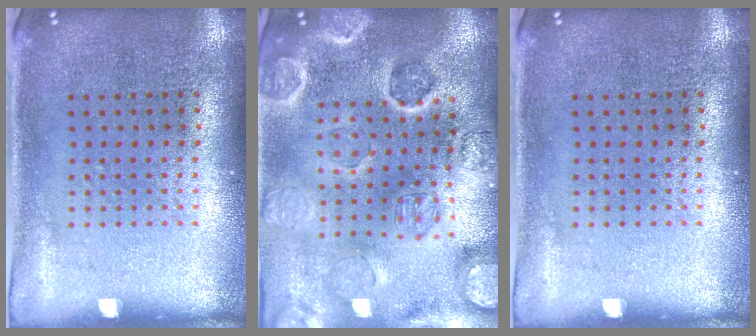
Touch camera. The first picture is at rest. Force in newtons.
{"total": 3.1, "press": 3.1, "slide": 0.5}
{"total": 0.0}